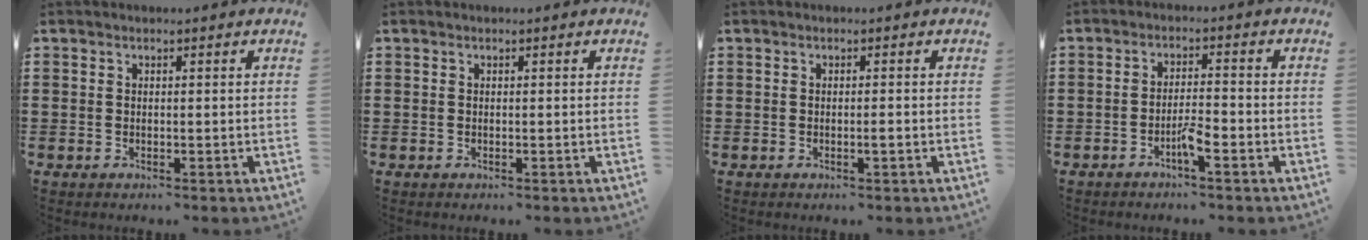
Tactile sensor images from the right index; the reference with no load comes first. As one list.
[{"total": 0.0}, {"total": 0.9, "force": [-0.4, 0.1, 0.8], "torque": [-0.015, -0.004, -0.006]}, {"total": 3.3, "force": [-1.9, 0.5, 2.7], "torque": [-0.062, -0.002, -0.039]}]